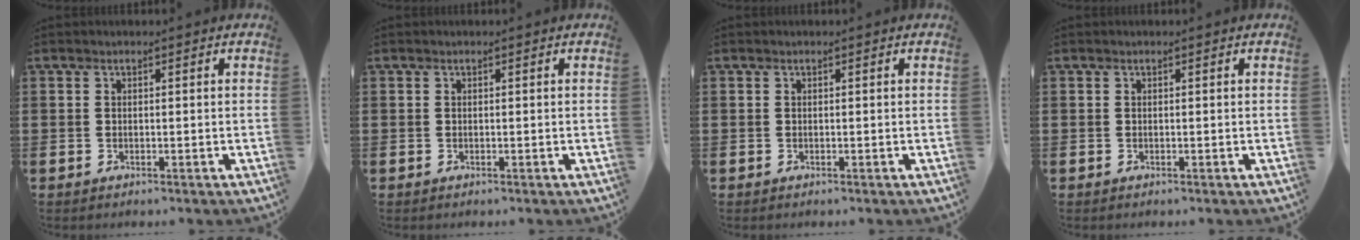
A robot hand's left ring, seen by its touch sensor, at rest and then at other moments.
{"total": 0.0}
{"total": 0.0}
{"total": 0.0}